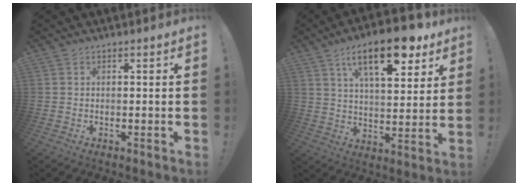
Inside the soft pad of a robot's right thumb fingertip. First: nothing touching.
{"total": 17.3, "force": [9.6, 6.6, 12.8], "torque": [-0.196, -0.041, 0.157]}